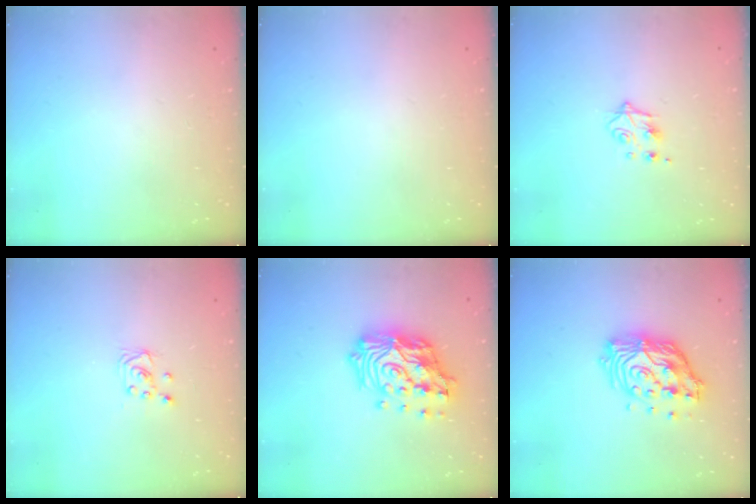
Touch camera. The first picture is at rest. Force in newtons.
{"total": 0.0}
{"total": 4.5, "press": 4.4, "slide": 0.9}
{"total": 2.0, "press": 2.0, "slide": 0.2}
{"total": 20.6, "press": 20.5, "slide": 2.7}
{"total": 14.5, "press": 14.4, "slide": 1.2}